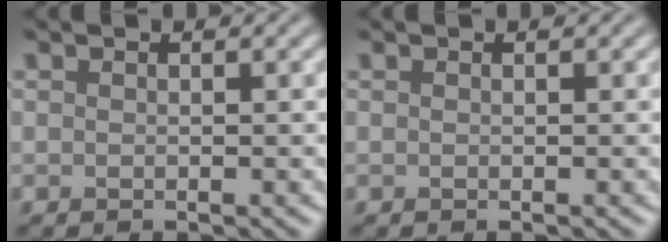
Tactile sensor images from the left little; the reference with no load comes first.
{"total": 0.0}